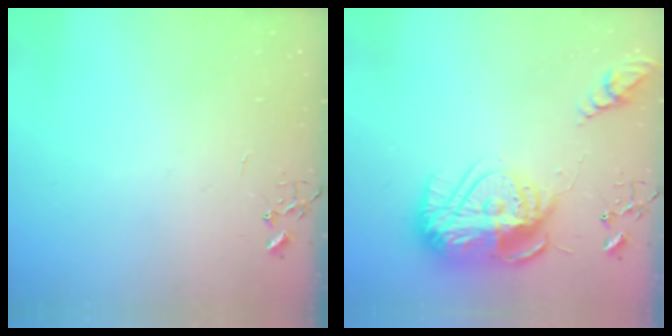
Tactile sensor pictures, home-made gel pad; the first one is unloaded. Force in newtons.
{"total": 18.9, "press": 18.9, "slide": 1.6}